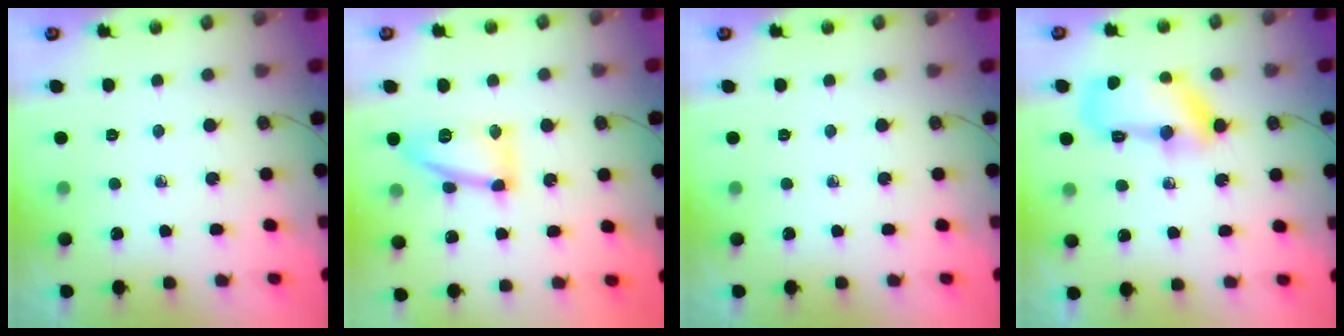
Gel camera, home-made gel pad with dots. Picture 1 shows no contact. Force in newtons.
{"total": 15.2, "press": 15.1, "slide": 1.2}
{"total": 0.0}
{"total": 15.0, "press": 14.9, "slide": 1.7}